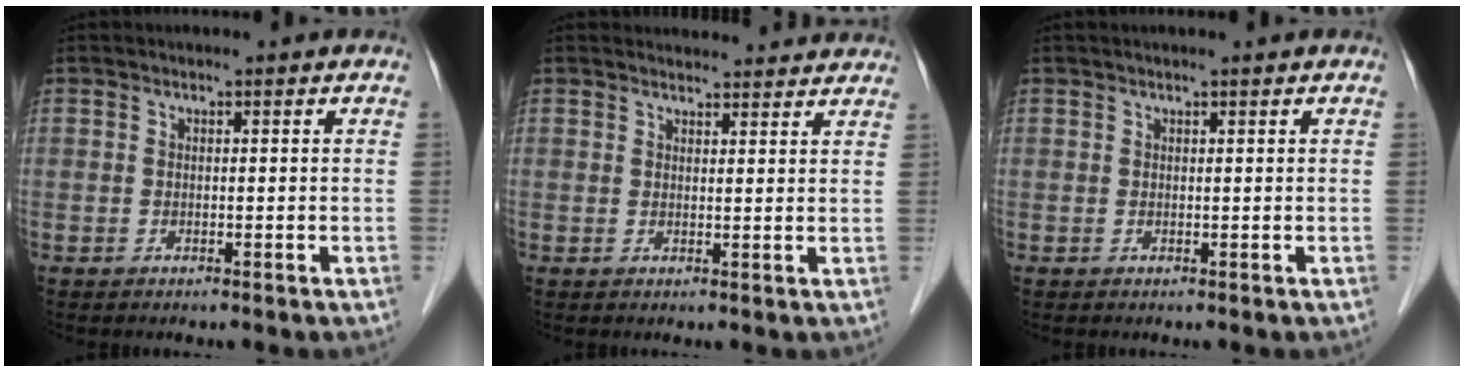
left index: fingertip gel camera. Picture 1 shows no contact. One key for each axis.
{"total": 8.1, "fx": 7.9, "fy": 1.5, "fz": 1.2, "tx": 0.000, "ty": 0.012, "tz": 0.075}
{"total": 0.8, "fx": 0.6, "fy": -0.2, "fz": 0.5, "tx": -0.010, "ty": 0.005, "tz": 0.016}